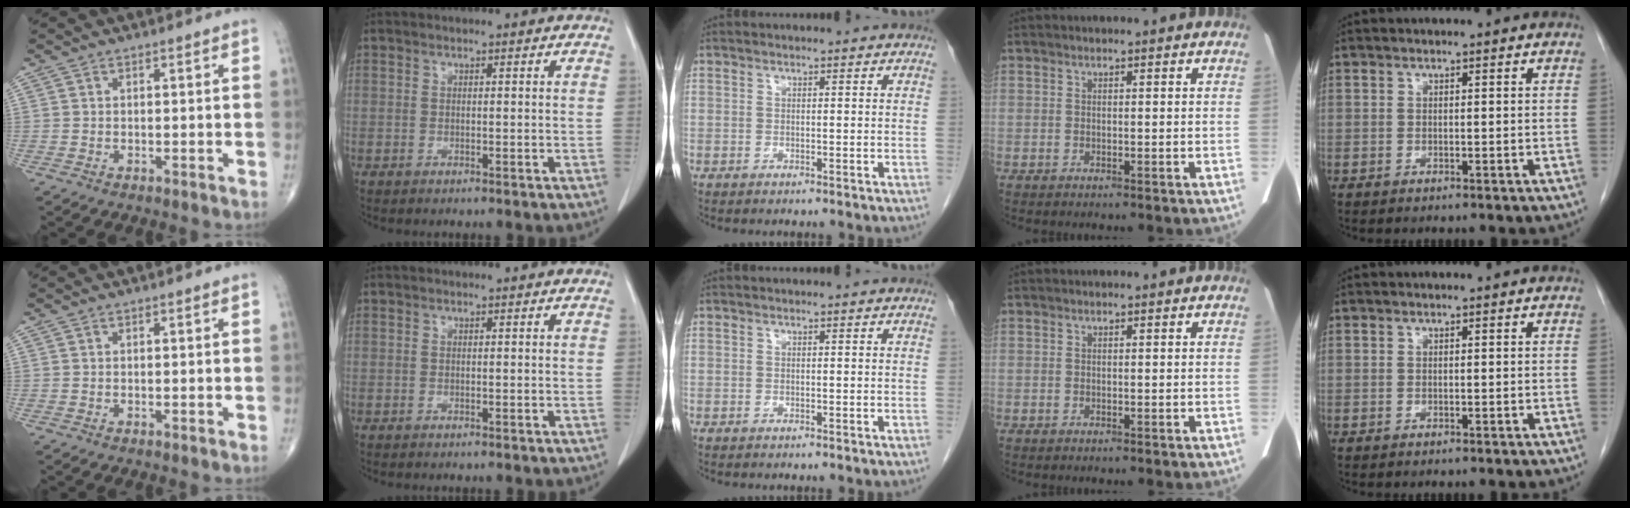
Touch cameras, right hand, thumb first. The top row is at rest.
{}